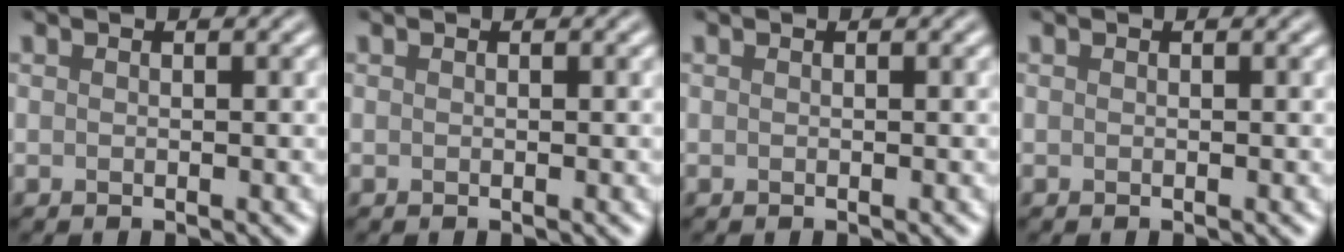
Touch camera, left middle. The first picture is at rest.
{"total": 0.0}
{"total": 0.0}
{"total": 0.0}